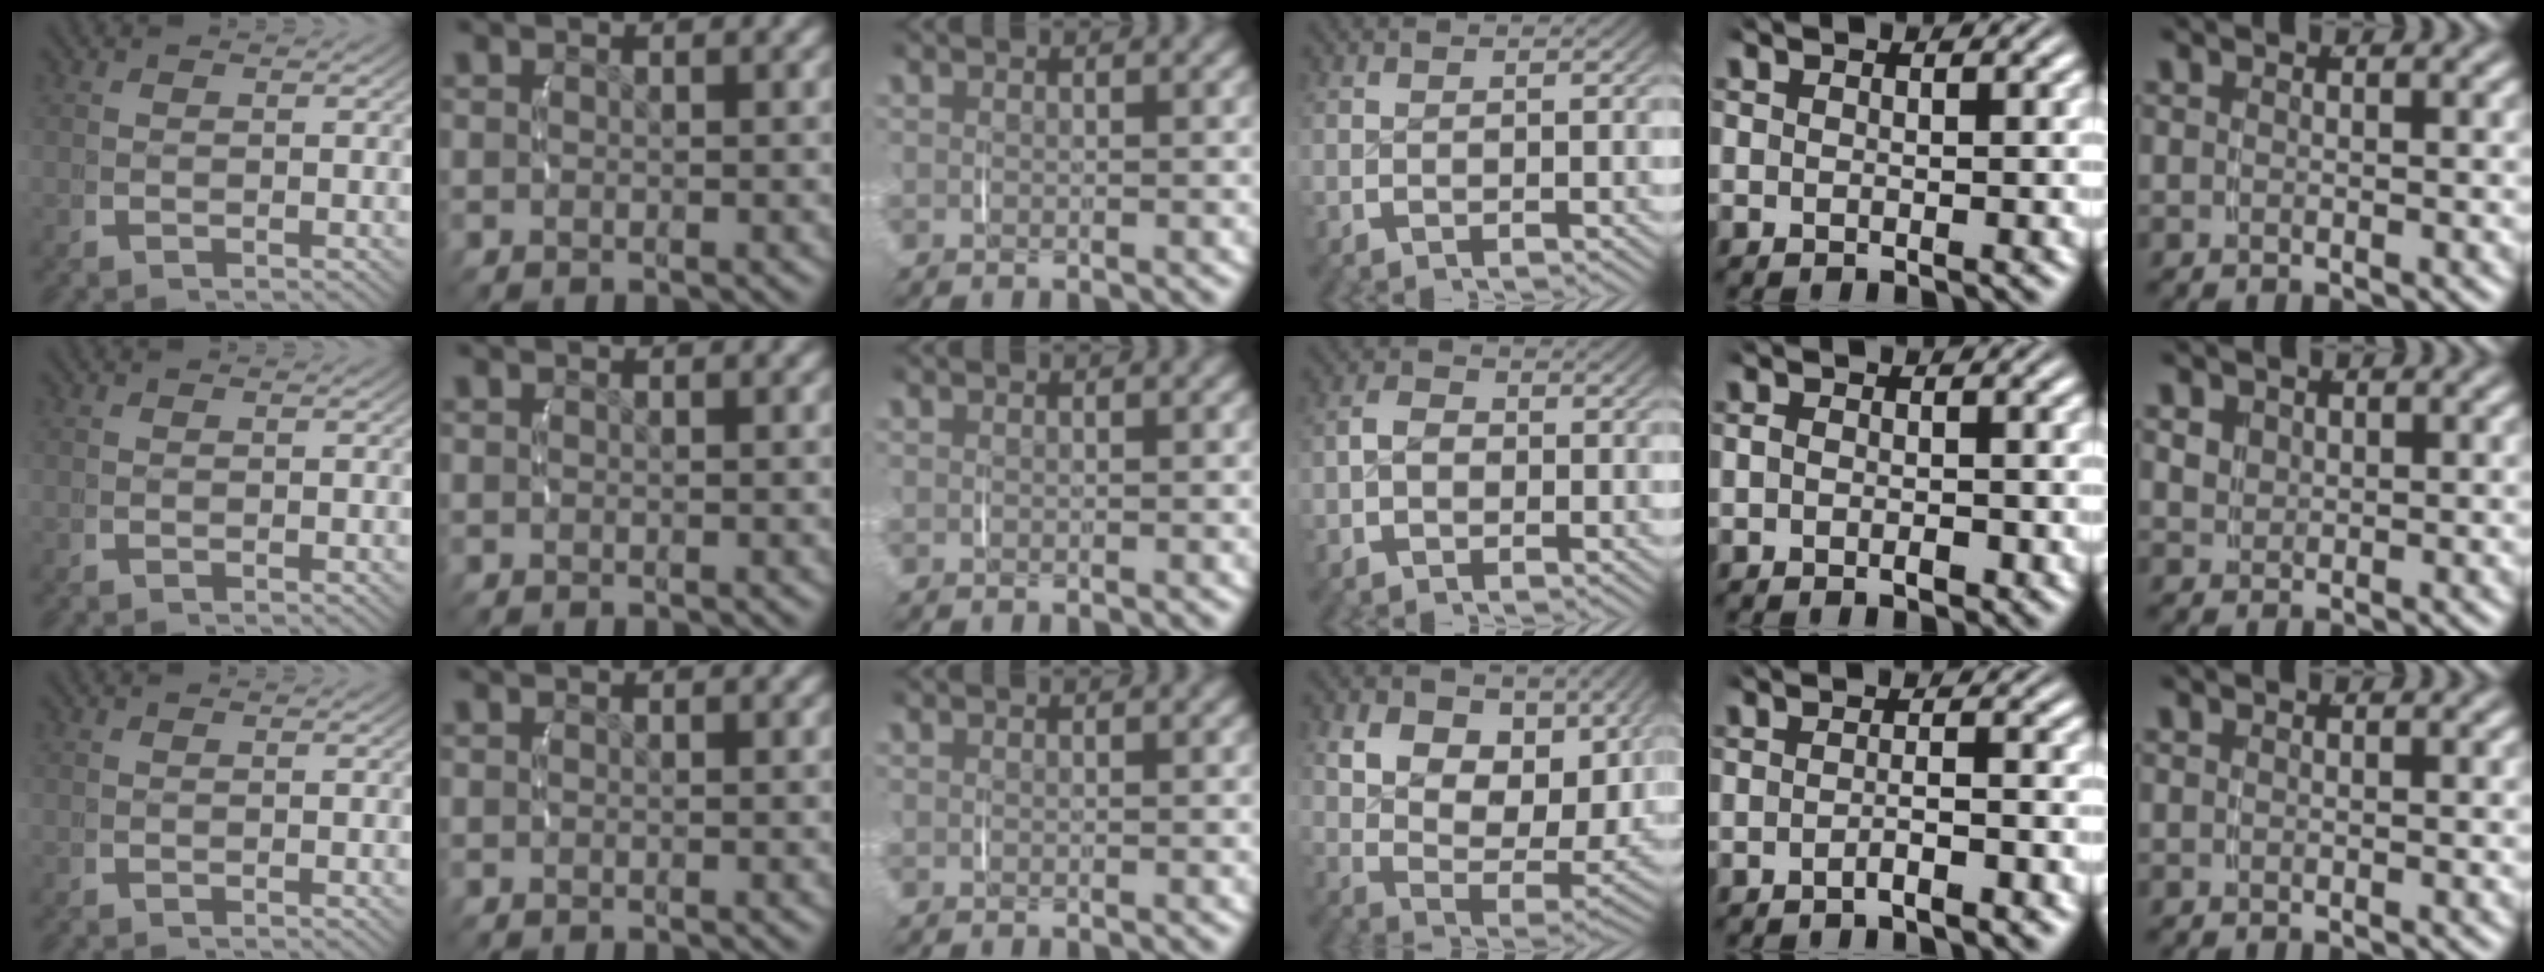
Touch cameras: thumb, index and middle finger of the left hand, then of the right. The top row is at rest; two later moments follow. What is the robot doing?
{"motion": "lift_and_place", "object": "toothpaste"}